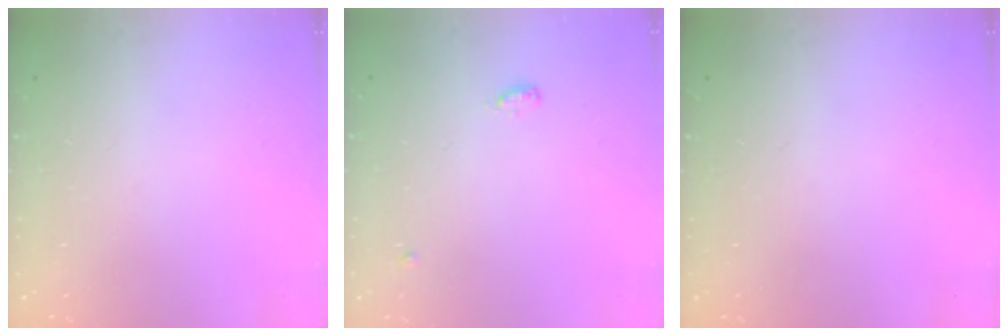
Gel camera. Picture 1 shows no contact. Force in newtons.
{"total": 7.9, "press": 4.2, "slide": 6.7}
{"total": 0.0}